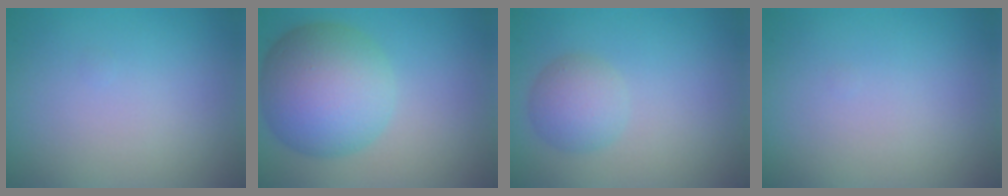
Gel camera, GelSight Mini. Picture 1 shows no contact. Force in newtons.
{"total": 9.5, "press": 9.5, "slide": 0.3}
{"total": 2.9, "press": 2.9, "slide": 0.0}
{"total": 0.0}